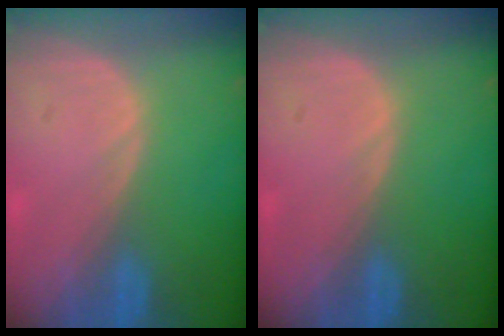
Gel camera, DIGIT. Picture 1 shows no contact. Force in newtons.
{"total": 0.0}